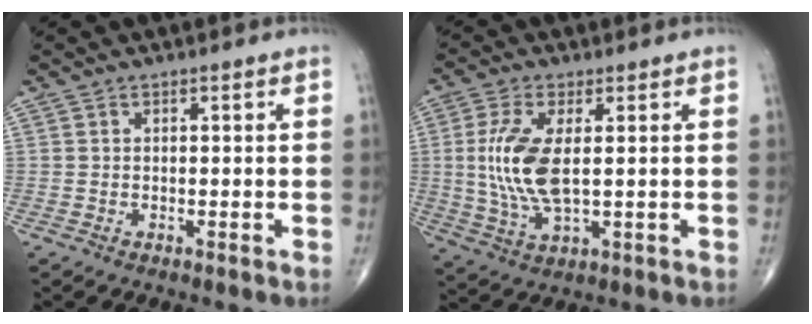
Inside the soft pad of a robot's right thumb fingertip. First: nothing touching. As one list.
[{"total": 10.8, "force": [1.0, 4.3, 9.9], "torque": [-0.228, -0.010, 0.025]}]